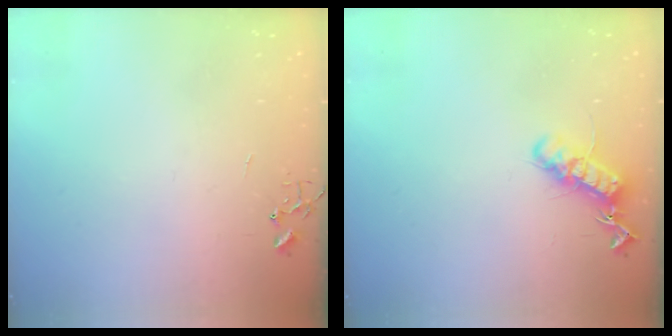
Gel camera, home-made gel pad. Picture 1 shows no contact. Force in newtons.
{"total": 13.3, "press": 13.3, "slide": 0.9}